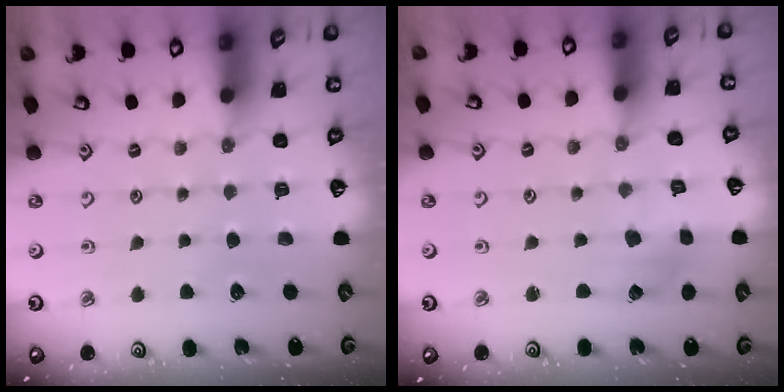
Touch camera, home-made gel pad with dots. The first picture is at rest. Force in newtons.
{"total": 2.7, "press": 2.7, "slide": 0.4}